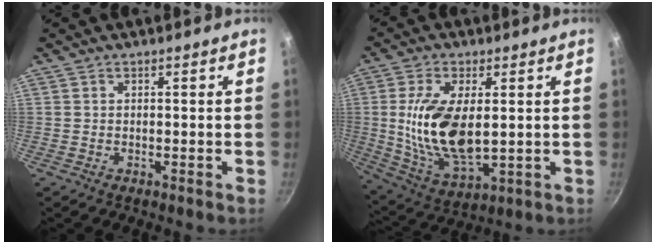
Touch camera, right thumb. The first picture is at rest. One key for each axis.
{"total": 15.7, "fx": 1.3, "fy": 7.7, "fz": 13.6, "tx": -0.253, "ty": -0.012, "tz": 0.033}